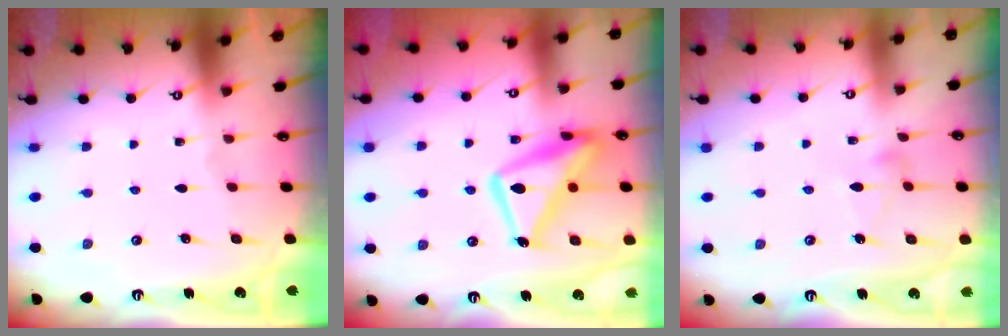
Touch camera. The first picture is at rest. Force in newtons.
{"total": 15.8, "press": 15.8, "slide": 1.3}
{"total": 3.9, "press": 3.9, "slide": 0.3}